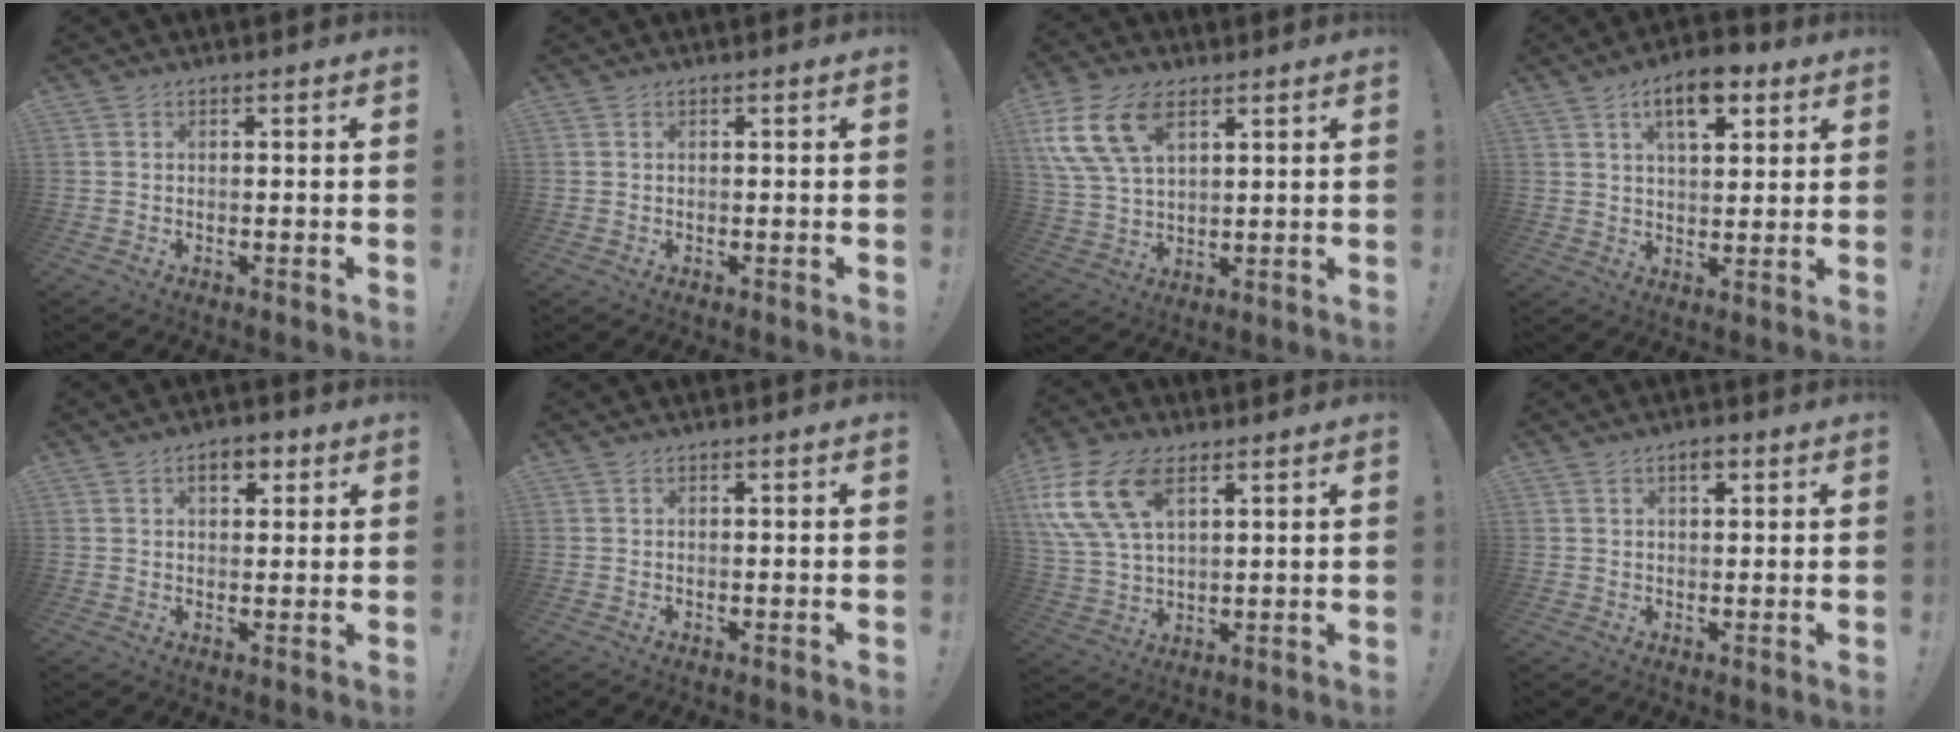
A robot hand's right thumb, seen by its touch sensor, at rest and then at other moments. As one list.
[{"total": 0.0}, {"total": 14.7, "force": [6.8, 8.7, 9.8], "torque": [-0.199, -0.017, 0.127]}, {"total": 10.5, "force": [5.6, 5.0, 7.3], "torque": [-0.098, -0.018, 0.093]}, {"total": 4.9, "force": [2.1, 3.0, 3.2], "torque": [-0.047, 0.003, 0.034]}, {"total": 0.0}, {"total": 16.3, "force": [7.0, 9.5, 11.2], "torque": [-0.244, -0.020, 0.130]}, {"total": 2.4, "force": [1.2, 1.2, 1.7], "torque": [-0.017, -0.003, 0.017]}]